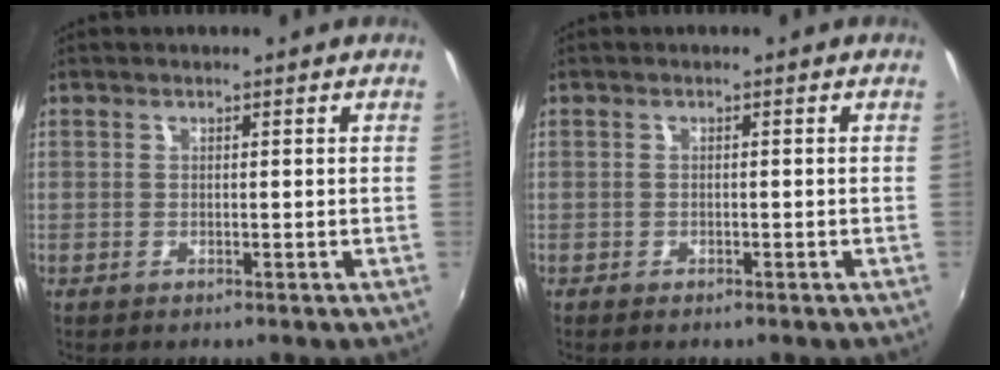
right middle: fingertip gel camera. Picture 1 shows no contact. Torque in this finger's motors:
{"motor_torque": [-0.29, 0.08, -0.02, 0.00]}